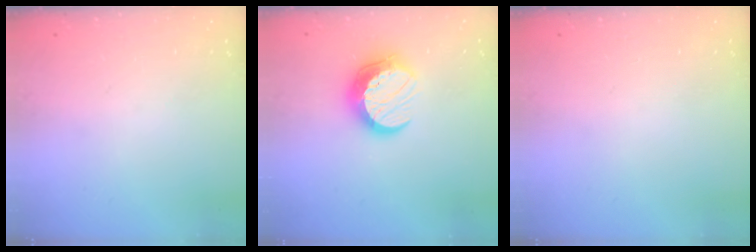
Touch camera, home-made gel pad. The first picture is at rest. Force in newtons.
{"total": 11.9, "press": 11.8, "slide": 0.9}
{"total": 0.0}